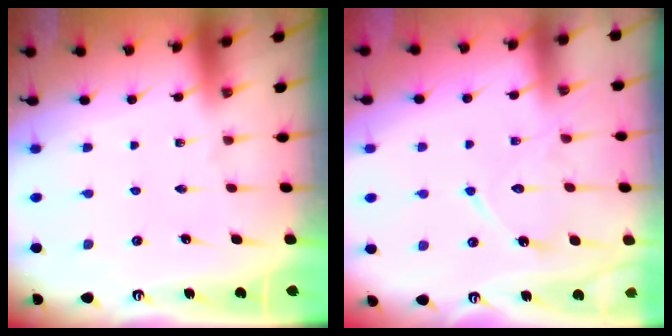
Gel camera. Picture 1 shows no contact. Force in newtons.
{"total": 12.1, "press": 12.1, "slide": 0.8}